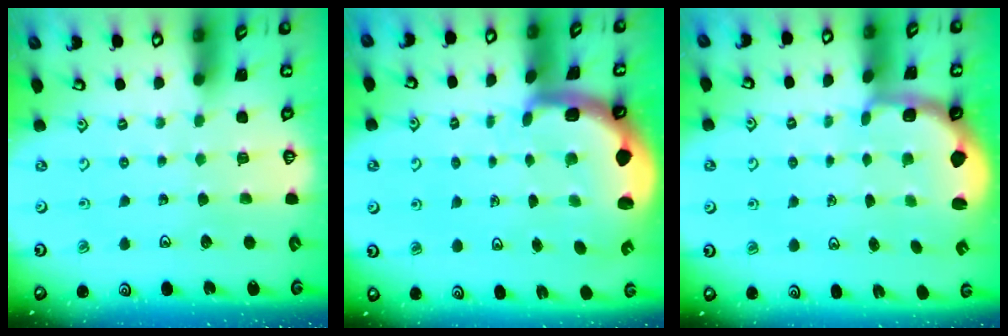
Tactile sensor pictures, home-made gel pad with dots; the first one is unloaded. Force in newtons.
{"total": 3.7, "press": 3.6, "slide": 1.0}
{"total": 2.2, "press": 1.5, "slide": 1.6}